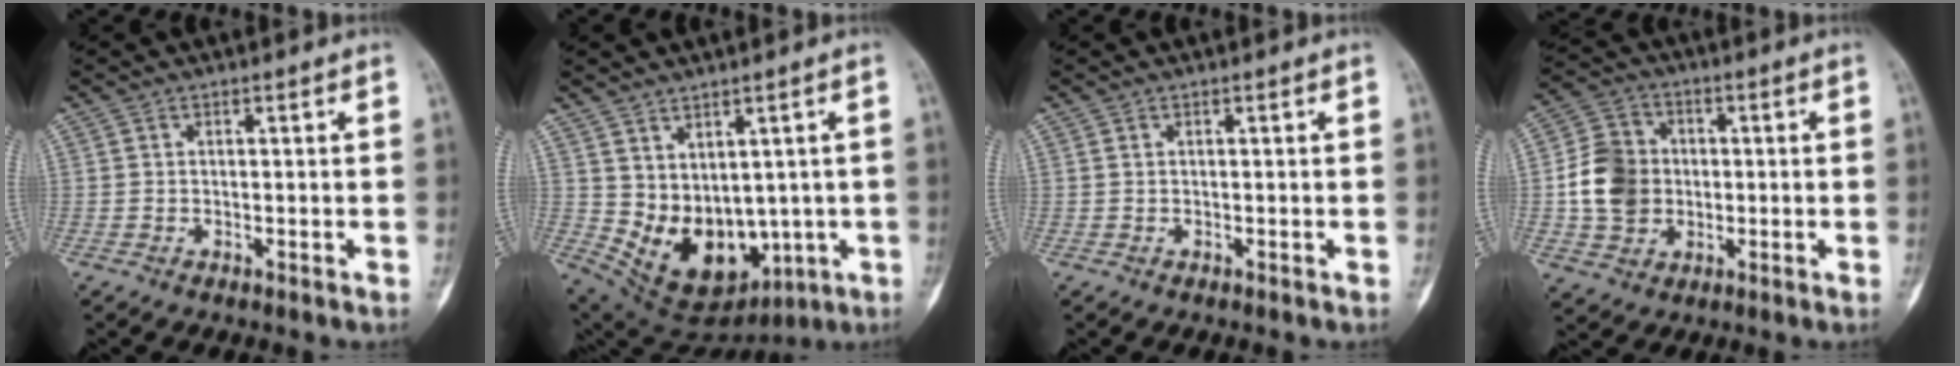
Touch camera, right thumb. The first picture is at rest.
{"total": 14.3, "force": [-0.9, 10.0, 10.2], "torque": [-0.135, -0.011, 0.029]}
{"total": 0.0}
{"total": 11.1, "force": [-0.4, 9.4, 5.9], "torque": [-0.089, 0.012, -0.010]}